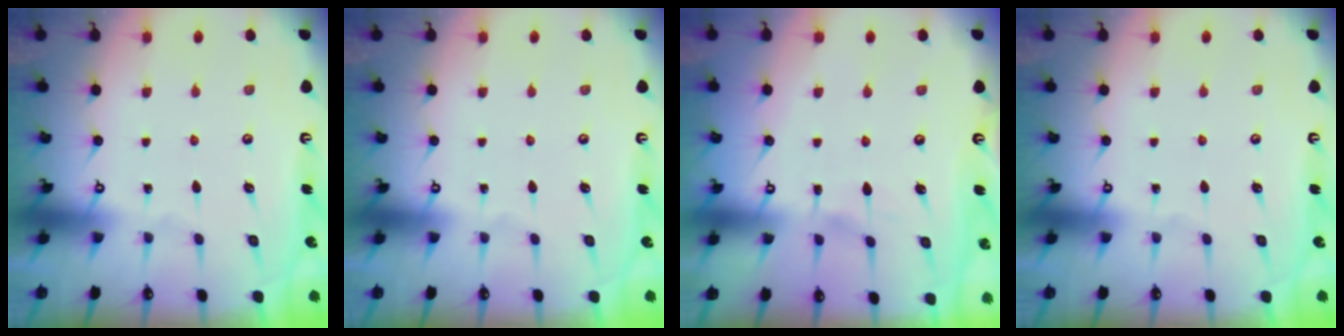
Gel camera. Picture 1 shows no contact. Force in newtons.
{"total": 0.0}
{"total": 3.2, "press": 3.2, "slide": 0.4}
{"total": 0.0}